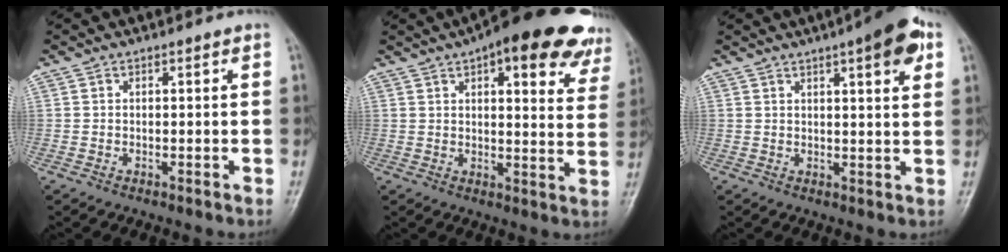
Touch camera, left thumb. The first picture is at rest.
{"total": 22.4, "force": [14.1, 8.1, 15.4], "torque": [-0.165, -0.024, 0.162]}
{"total": 8.8, "force": [4.4, 2.0, 7.4], "torque": [-0.083, -0.008, 0.055]}